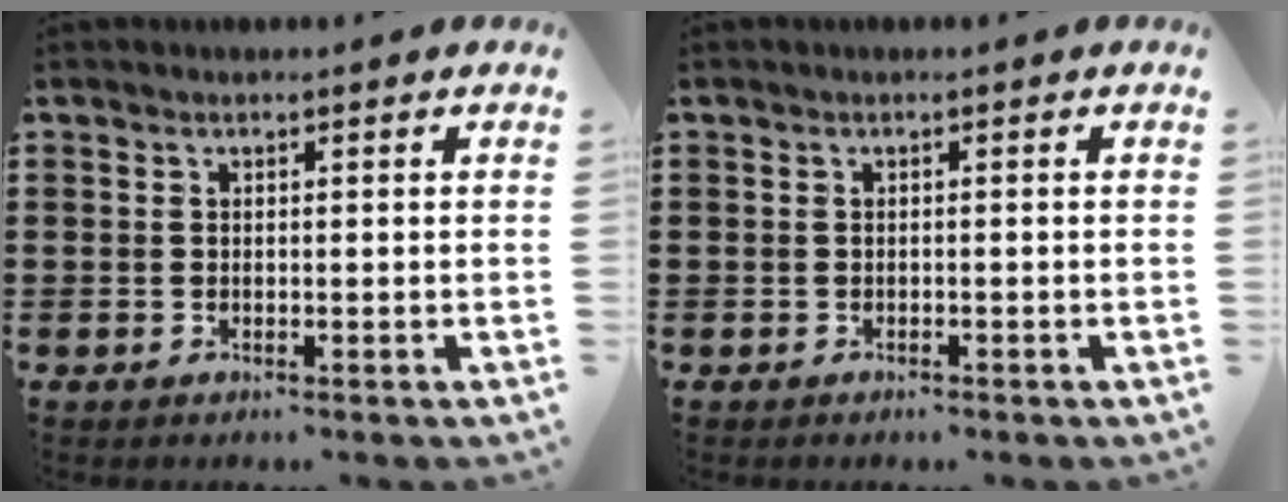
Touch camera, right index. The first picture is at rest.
{"total": 0.5, "force": [-0.5, 0.0, 0.1], "torque": [-0.005, -0.003, -0.009]}